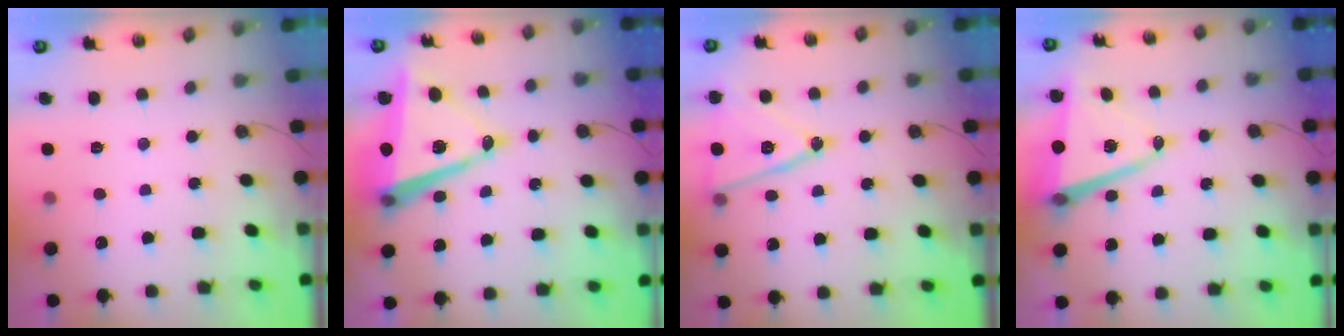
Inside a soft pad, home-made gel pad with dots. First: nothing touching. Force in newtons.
{"total": 14.4, "press": 13.8, "slide": 3.9}
{"total": 14.6, "press": 14.2, "slide": 3.3}
{"total": 11.0, "press": 10.6, "slide": 3.0}